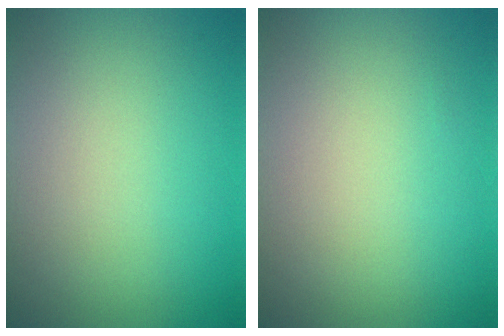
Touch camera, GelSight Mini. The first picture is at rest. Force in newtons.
{"total": 0.0}